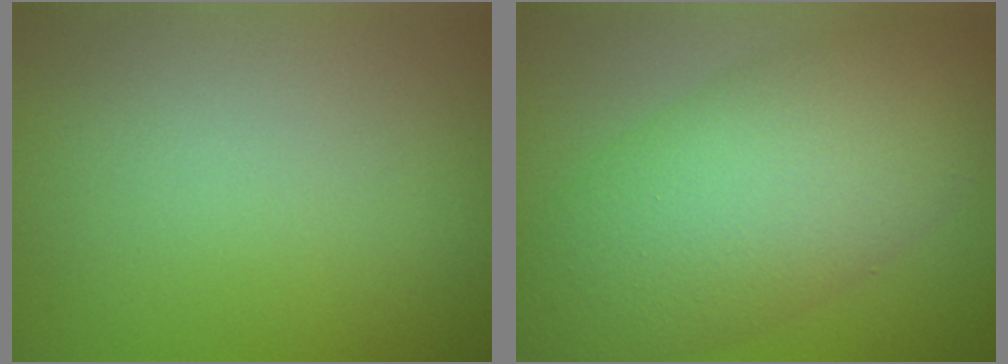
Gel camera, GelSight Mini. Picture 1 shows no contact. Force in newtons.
{"total": 11.0, "press": 11.0, "slide": 0.4}